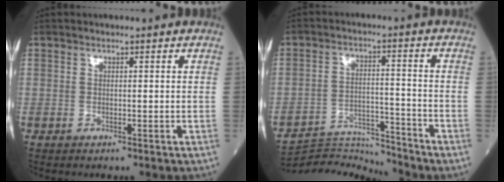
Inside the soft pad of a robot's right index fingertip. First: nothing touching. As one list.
[{"total": 8.9, "force": [-8.7, -1.3, -1.0], "torque": [0.012, 0.015, -0.156]}]